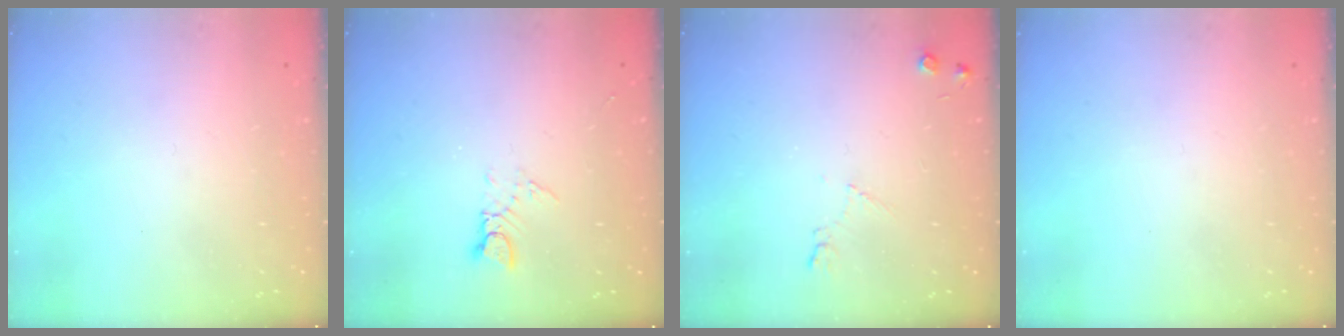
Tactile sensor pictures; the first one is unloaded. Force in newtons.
{"total": 3.3, "press": 3.3, "slide": 0.3}
{"total": 5.3, "press": 5.2, "slide": 1.1}
{"total": 0.0}